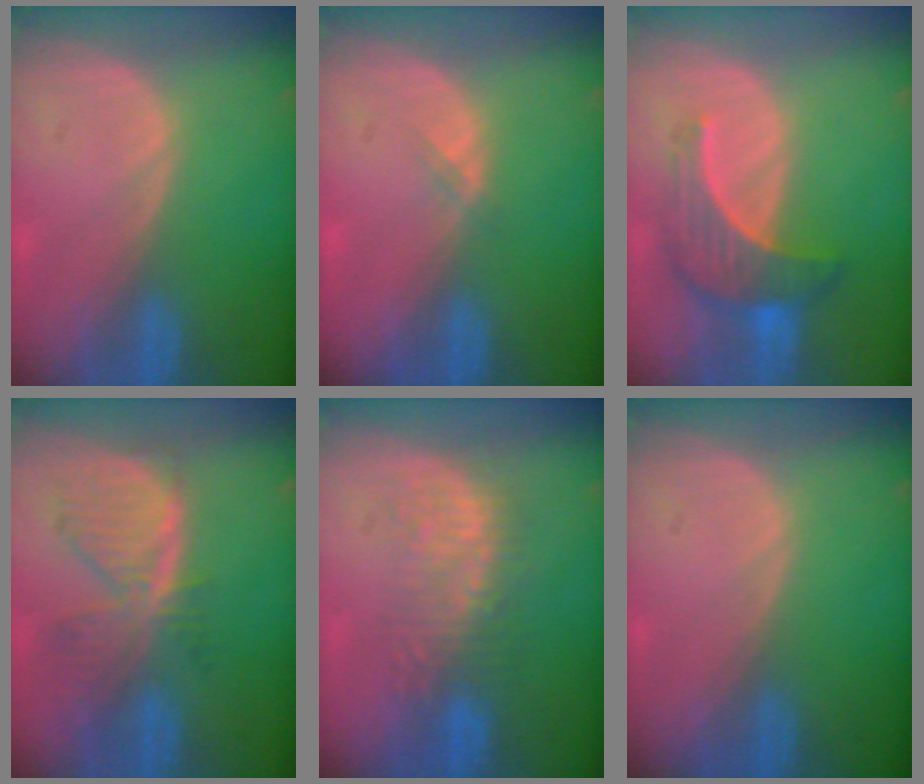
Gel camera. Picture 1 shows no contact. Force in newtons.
{"total": 1.1, "press": 0.8, "slide": 0.7}
{"total": 7.3, "press": 6.8, "slide": 2.5}
{"total": 8.0, "press": 7.0, "slide": 3.9}
{"total": 6.4, "press": 6.2, "slide": 1.3}
{"total": 0.0}